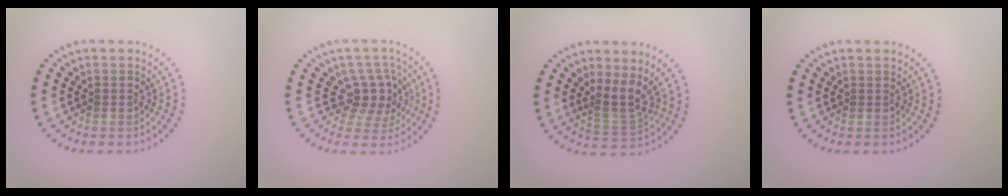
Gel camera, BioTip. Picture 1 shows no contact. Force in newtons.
{"total": 3.5, "press": 3.0, "slide": 1.9}
{"total": 3.0, "press": 2.3, "slide": 1.9}
{"total": 0.0}